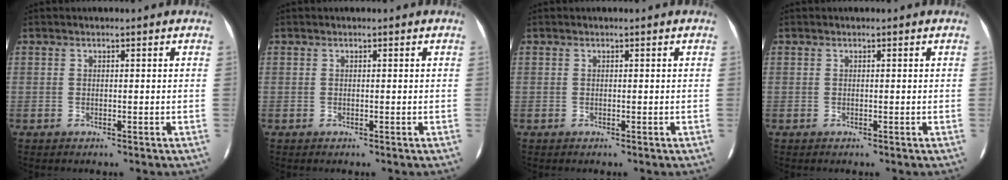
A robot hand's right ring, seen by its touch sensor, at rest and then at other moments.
{"total": 0.0}
{"total": 0.0}
{"total": 0.0}